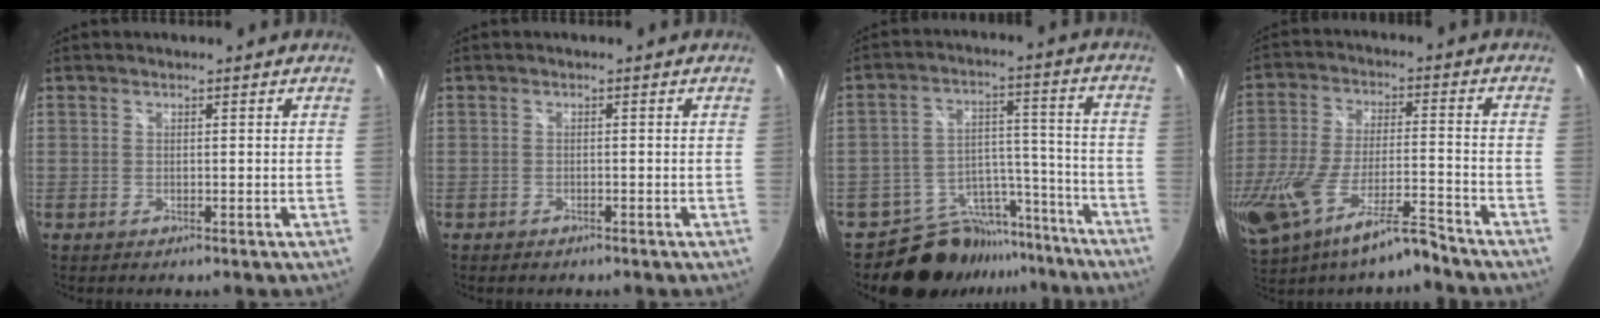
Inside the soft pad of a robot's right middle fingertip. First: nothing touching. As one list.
[{"total": 1.2, "force": [-0.9, 0.7, 0.3], "torque": [-0.010, -0.003, -0.016]}, {"total": 14.0, "force": [-12.4, 6.3, 1.2], "torque": [-0.022, 0.049, -0.182]}, {"total": 16.1, "force": [-11.5, 2.8, 10.9], "torque": [-0.237, -0.036, -0.207]}]